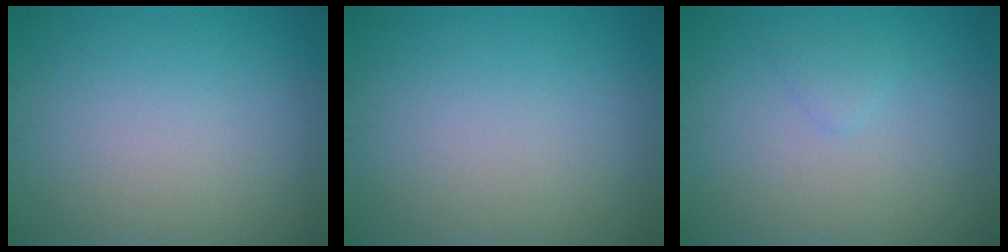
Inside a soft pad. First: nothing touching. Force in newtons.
{"total": 0.0}
{"total": 0.9, "press": 0.9, "slide": 0.1}